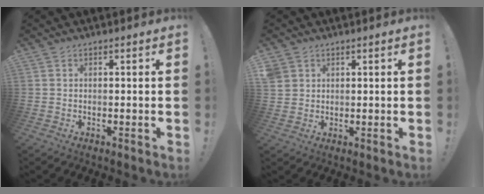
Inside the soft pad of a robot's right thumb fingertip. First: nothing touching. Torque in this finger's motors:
{"motor_torque": [0.10, 1.04, 0.07, 0.09, -0.01]}